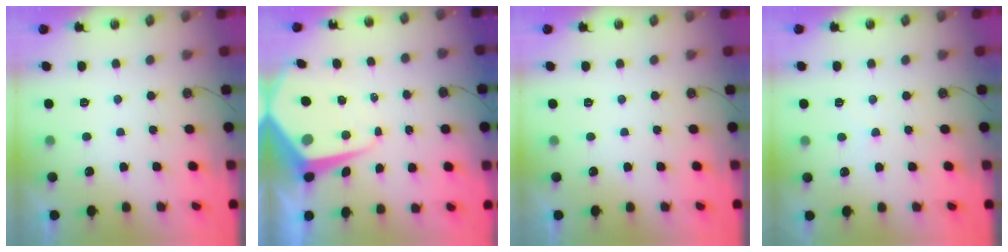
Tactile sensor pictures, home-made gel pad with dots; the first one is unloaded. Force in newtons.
{"total": 9.5, "press": 9.4, "slide": 0.8}
{"total": 0.0}
{"total": 4.4, "press": 4.3, "slide": 0.7}